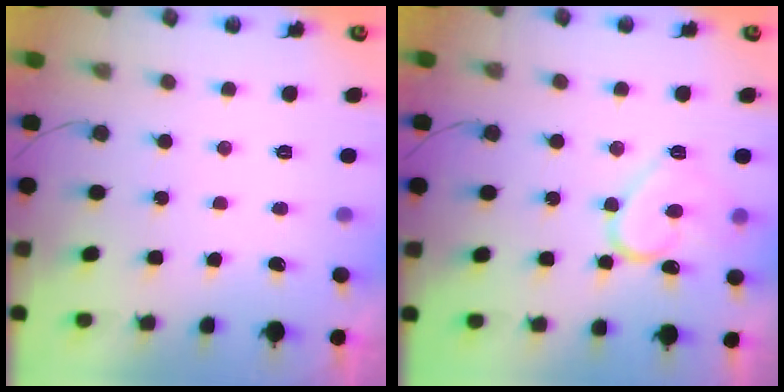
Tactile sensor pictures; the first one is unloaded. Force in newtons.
{"total": 12.9, "press": 12.8, "slide": 1.1}